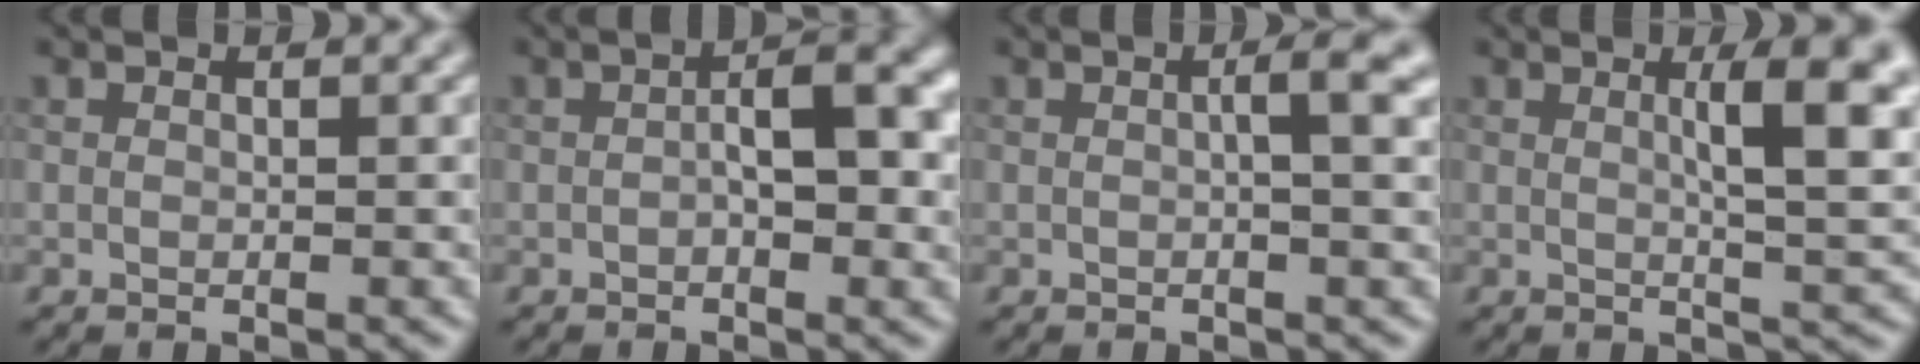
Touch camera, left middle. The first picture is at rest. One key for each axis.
{"total": 4.8, "fx": -0.2, "fy": 1.8, "fz": 4.4, "tx": -0.070, "ty": 0.008, "tz": -0.008}
{"total": 3.0, "fx": 0.3, "fy": 0.6, "fz": 2.9, "tx": -0.037, "ty": 0.009, "tz": -0.001}
{"total": 7.2, "fx": 1.6, "fy": 1.8, "fz": 6.8, "tx": -0.078, "ty": 0.005, "tz": 0.023}